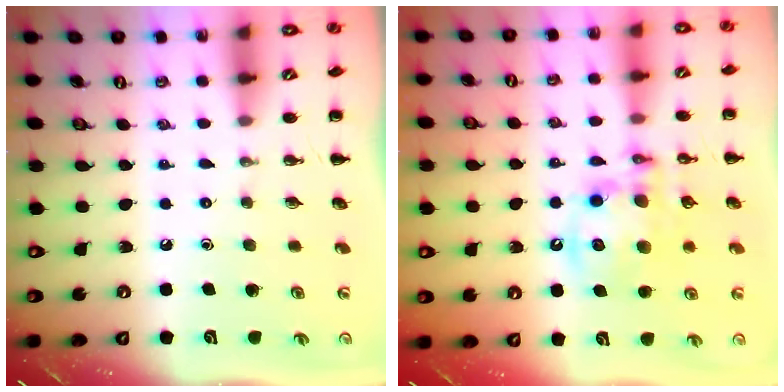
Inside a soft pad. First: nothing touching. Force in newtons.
{"total": 13.9, "press": 13.6, "slide": 2.9}